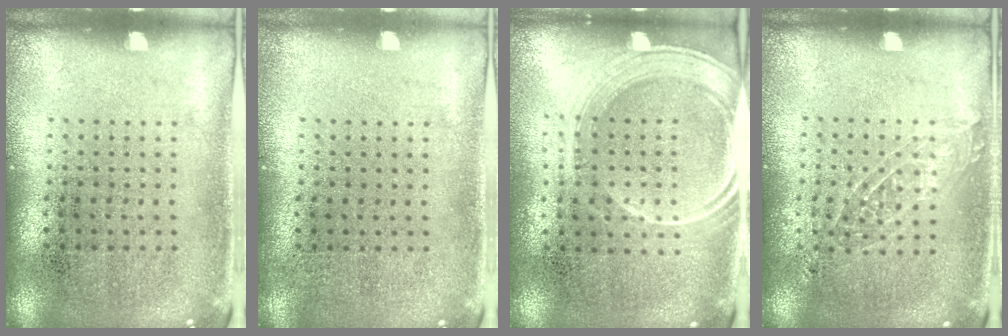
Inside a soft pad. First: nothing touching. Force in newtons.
{"total": 0.0}
{"total": 1.6, "press": 1.4, "slide": 0.8}
{"total": 1.0, "press": 1.0, "slide": 0.3}